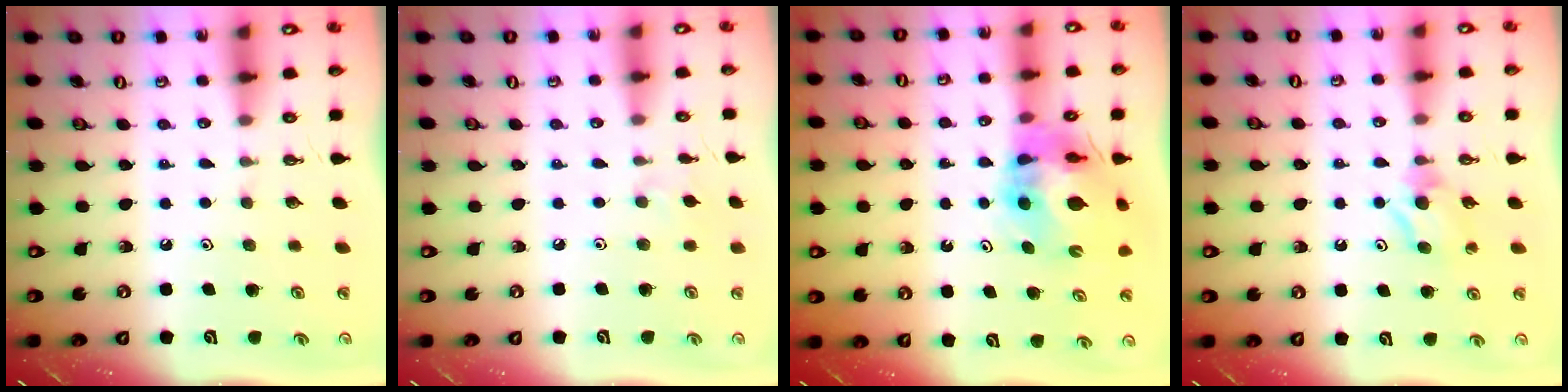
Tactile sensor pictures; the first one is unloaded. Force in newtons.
{"total": 4.3, "press": 4.2, "slide": 0.8}
{"total": 13.9, "press": 13.8, "slide": 1.5}
{"total": 6.7, "press": 6.7, "slide": 0.4}